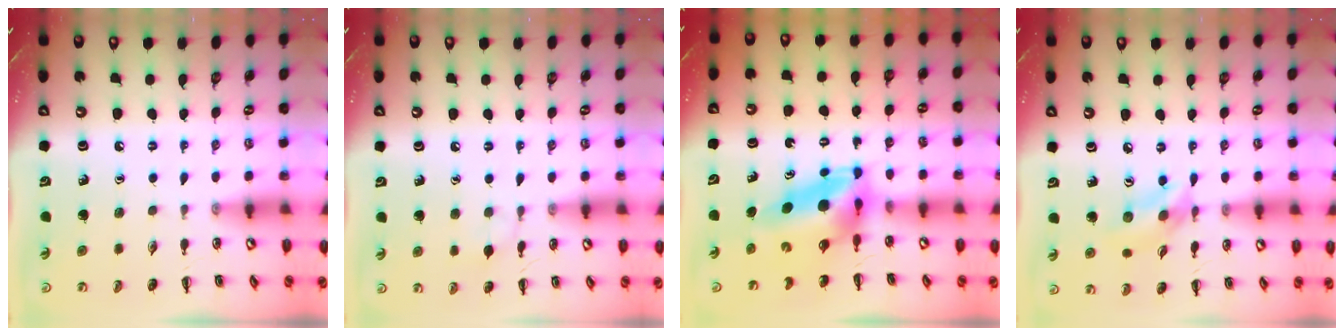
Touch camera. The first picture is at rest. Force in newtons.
{"total": 5.9, "press": 5.7, "slide": 1.8}
{"total": 8.3, "press": 7.9, "slide": 2.4}
{"total": 8.1, "press": 8.0, "slide": 1.2}